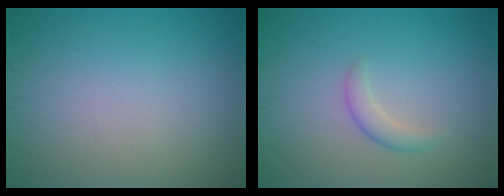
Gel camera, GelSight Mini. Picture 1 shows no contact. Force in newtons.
{"total": 1.5, "press": 1.5, "slide": 0.0}